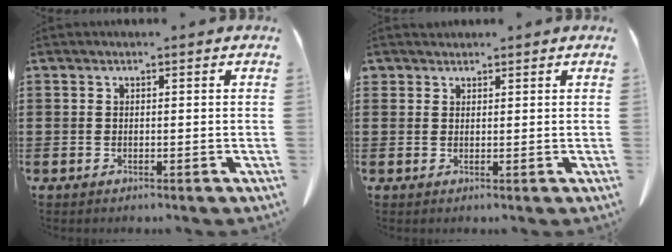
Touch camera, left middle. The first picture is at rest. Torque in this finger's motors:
{"motor_torque": [0.20, -0.18, 0.02, 0.01]}